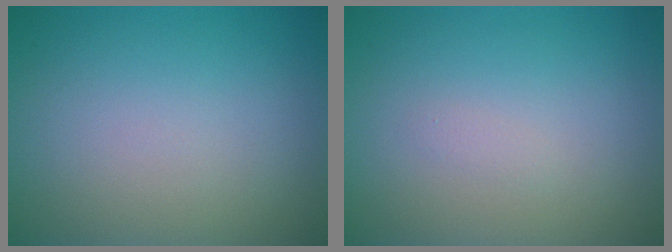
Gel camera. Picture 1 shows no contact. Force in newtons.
{"total": 0.5, "press": 0.5, "slide": 0.0}